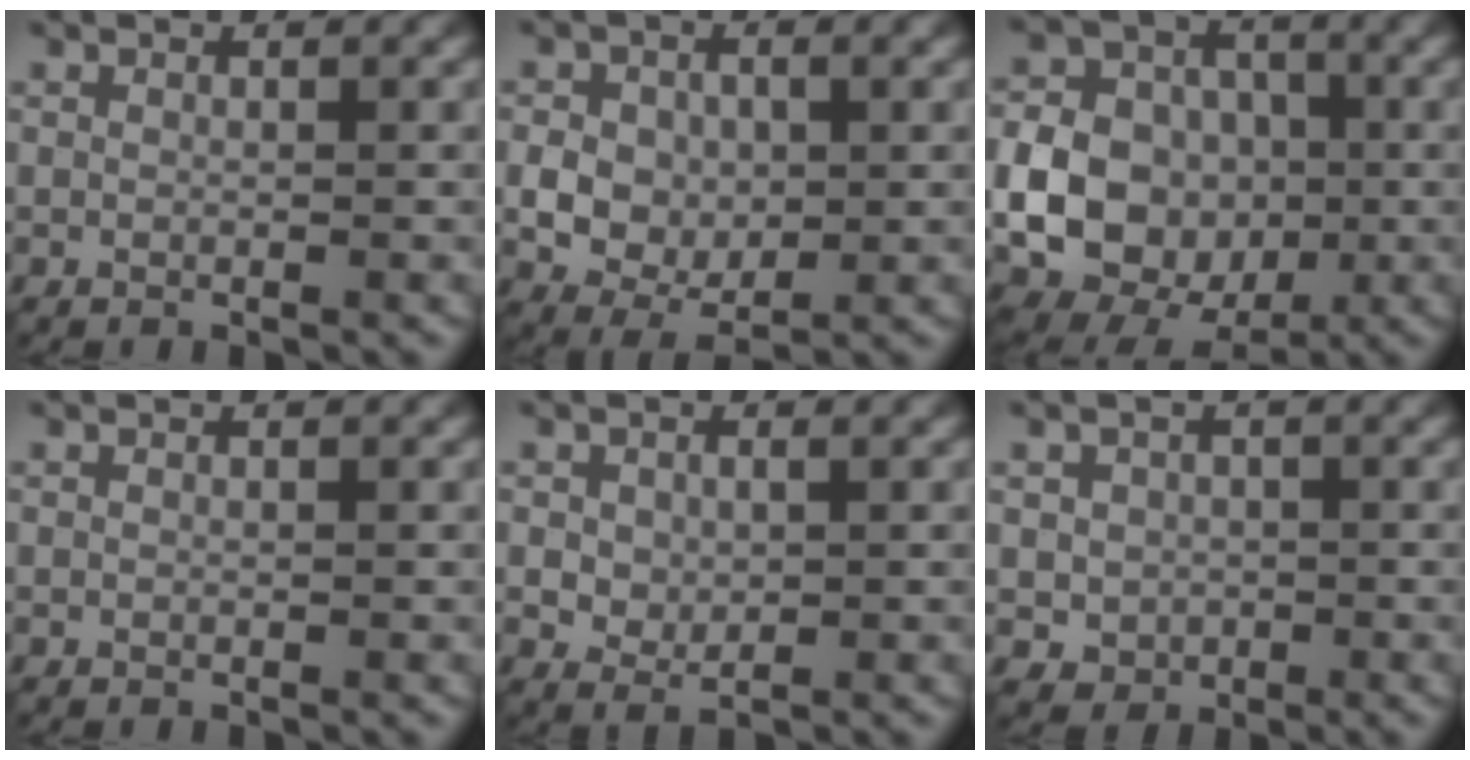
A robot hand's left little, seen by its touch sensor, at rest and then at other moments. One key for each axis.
{"total": 4.4, "fx": -0.2, "fy": 3.1, "fz": 3.1, "tx": -0.057, "ty": -0.005, "tz": -0.003}
{"total": 8.5, "fx": -1.6, "fy": 6.8, "fz": 4.9, "tx": -0.086, "ty": -0.001, "tz": -0.035}
{"total": 0.0}
{"total": 2.2, "fx": 0.3, "fy": 1.5, "fz": 1.6, "tx": -0.030, "ty": 0.000, "tz": 0.006}
{"total": 2.6, "fx": -0.1, "fy": 2.5, "fz": 0.9, "tx": -0.011, "ty": -0.002, "tz": -0.001}